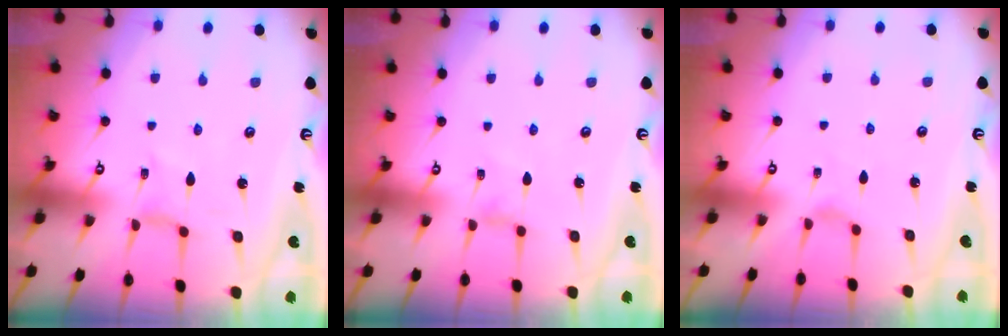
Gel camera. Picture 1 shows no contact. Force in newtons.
{"total": 0.6, "press": 0.6, "slide": 0.2}
{"total": 0.8, "press": 0.8, "slide": 0.2}